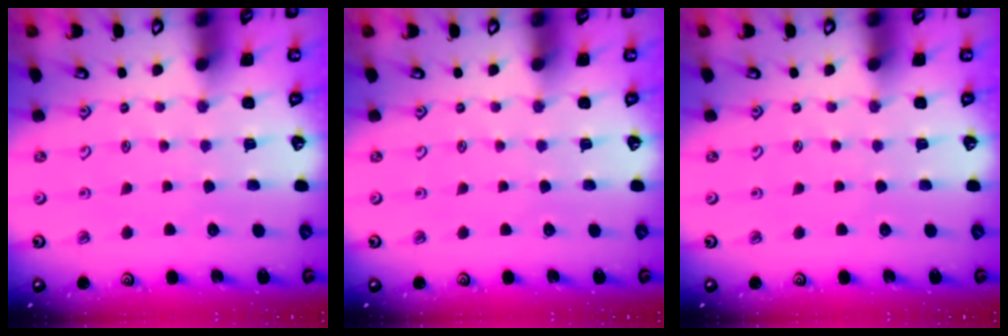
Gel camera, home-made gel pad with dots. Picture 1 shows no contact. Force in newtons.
{"total": 0.0}
{"total": 0.0}